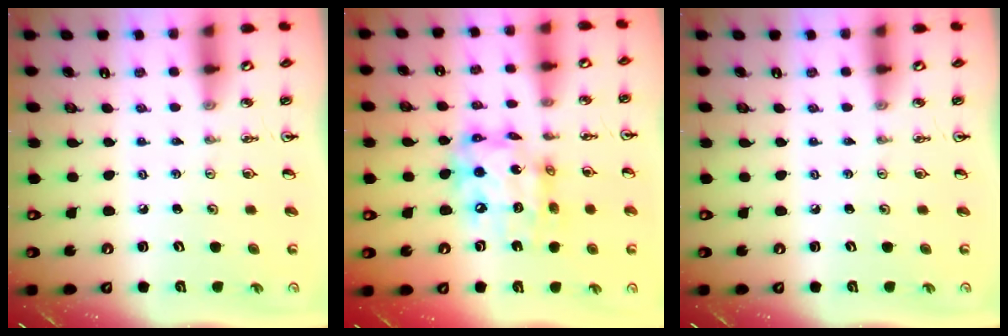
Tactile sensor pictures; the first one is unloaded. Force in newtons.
{"total": 13.5, "press": 13.5, "slide": 1.2}
{"total": 0.0}